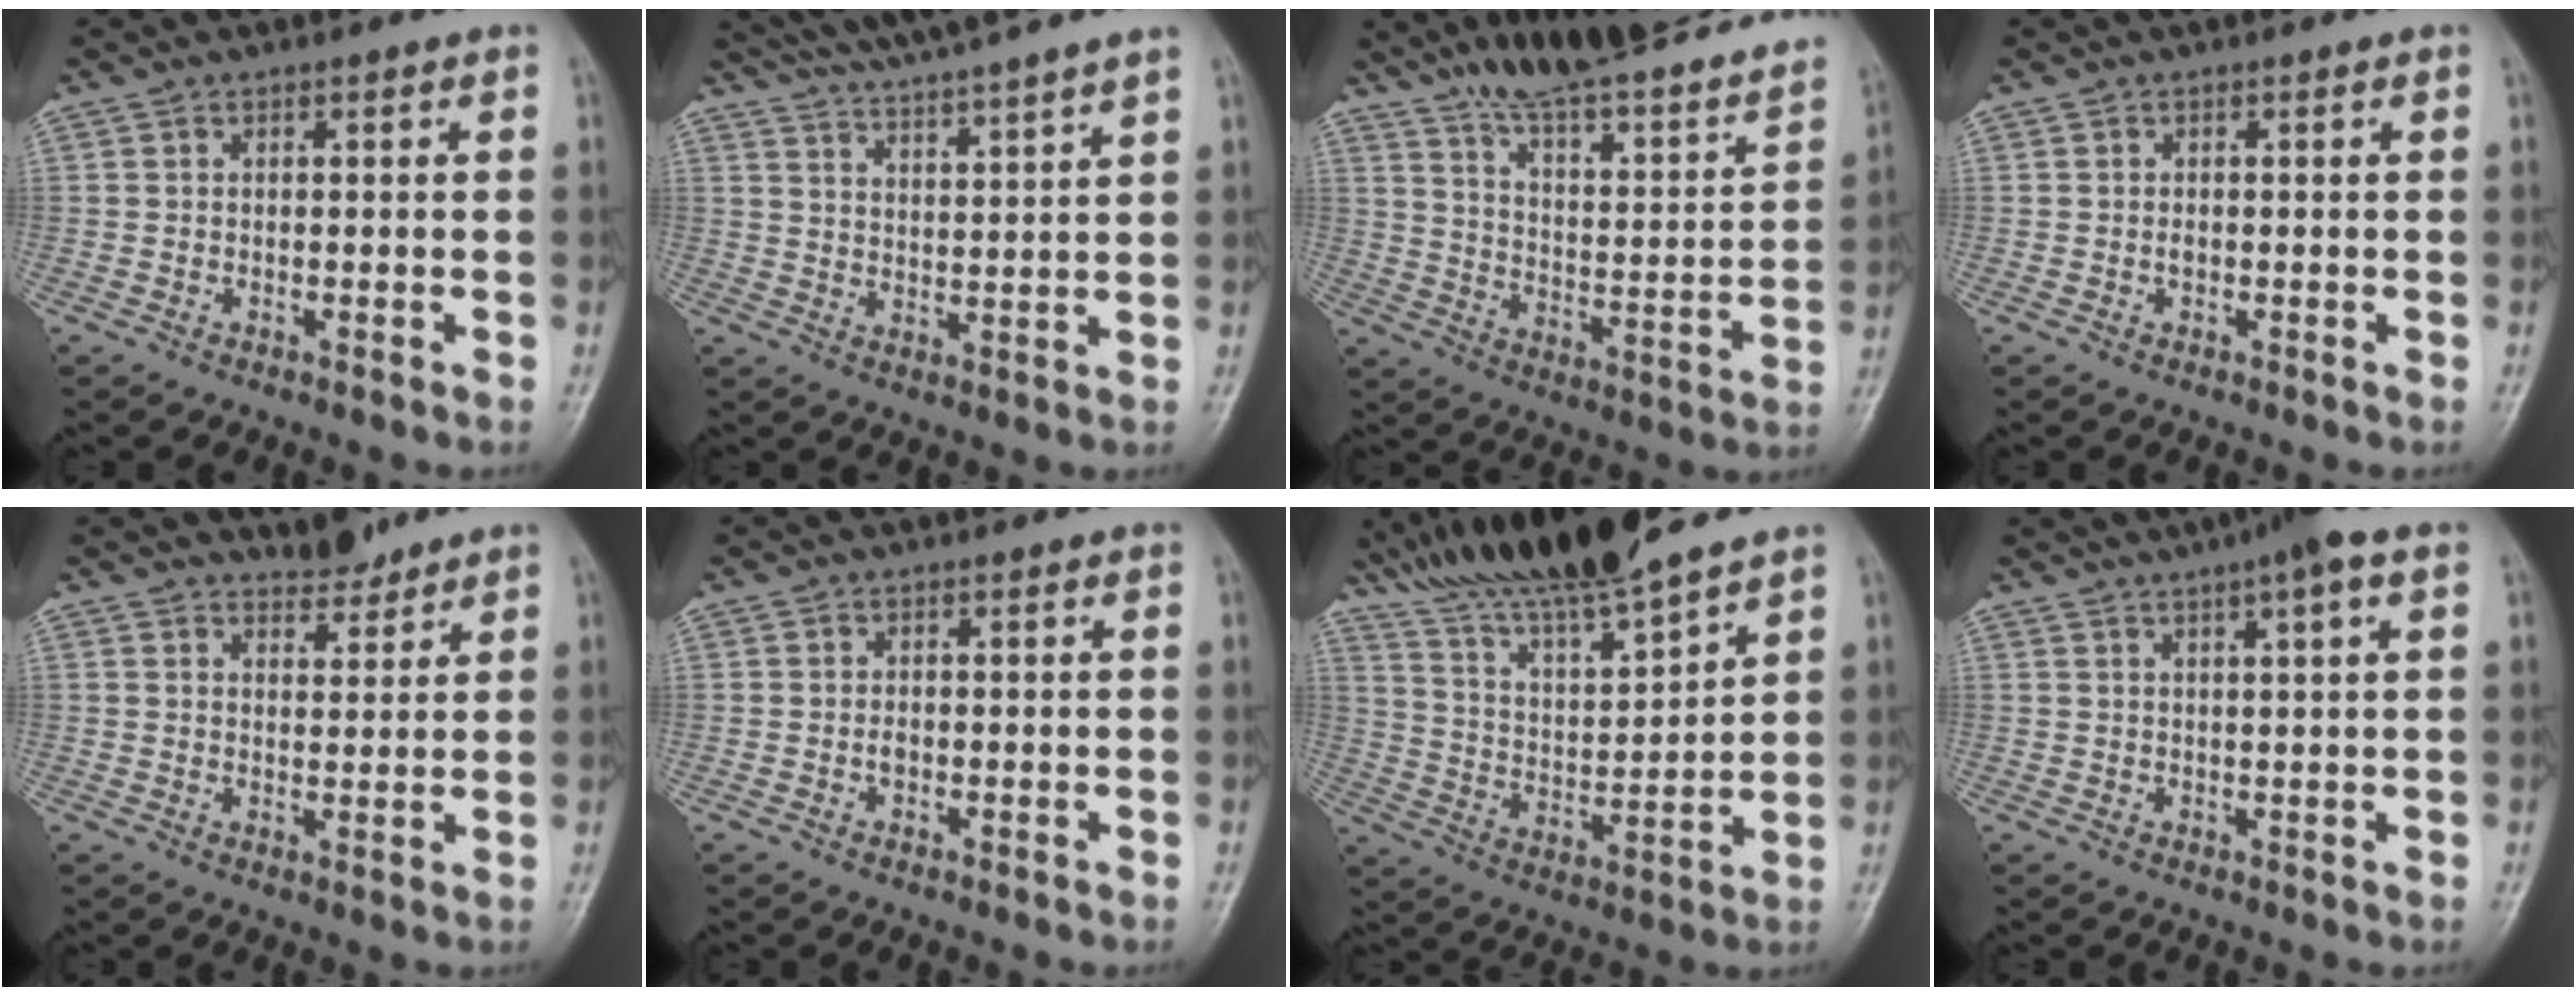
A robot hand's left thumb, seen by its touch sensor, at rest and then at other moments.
{"total": 13.7, "force": [12.2, -0.5, 6.3], "torque": [-0.100, -0.033, 0.192]}
{"total": 25.0, "force": [20.5, 4.3, 13.6], "torque": [-0.175, -0.089, 0.301]}
{"total": 0.5, "force": [0.1, 0.3, 0.4], "torque": [-0.007, 0.005, 0.001]}
{"total": 3.7, "force": [3.4, 1.3, 0.6], "torque": [0.009, -0.028, 0.054]}
{"total": 0.8, "force": [-0.1, 0.5, 0.6], "torque": [-0.010, 0.001, -0.002]}
{"total": 16.4, "force": [14.0, 1.8, 8.3], "torque": [-0.137, -0.067, 0.262]}
{"total": 7.2, "force": [4.2, 0.8, 5.8], "torque": [-0.086, 0.014, 0.062]}